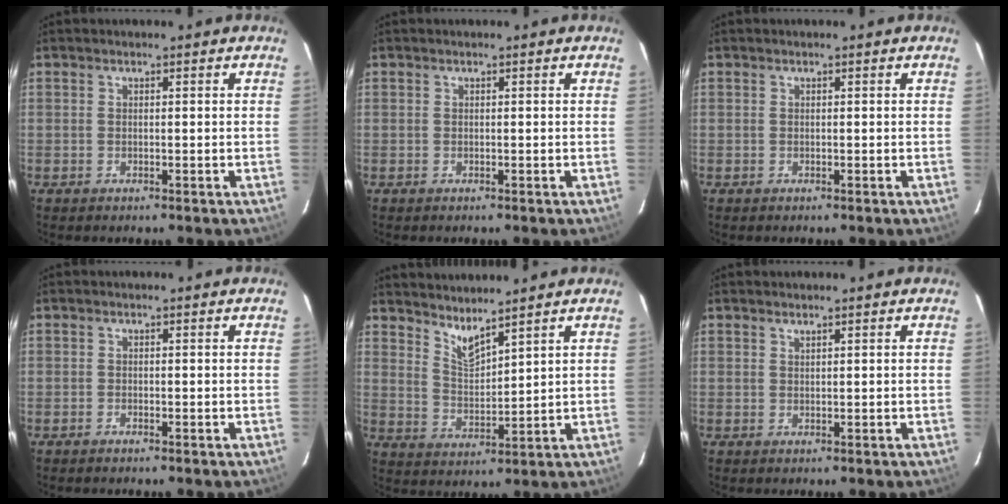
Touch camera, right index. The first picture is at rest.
{"total": 0.0}
{"total": 0.0}
{"total": 0.6, "force": [-0.5, 0.1, 0.1], "torque": [-0.004, 0.000, -0.012]}
{"total": 5.5, "force": [4.8, 0.6, 2.6], "torque": [-0.048, -0.010, 0.091]}
{"total": 0.5, "force": [0.5, 0.0, 0.2], "torque": [-0.005, -0.002, 0.009]}